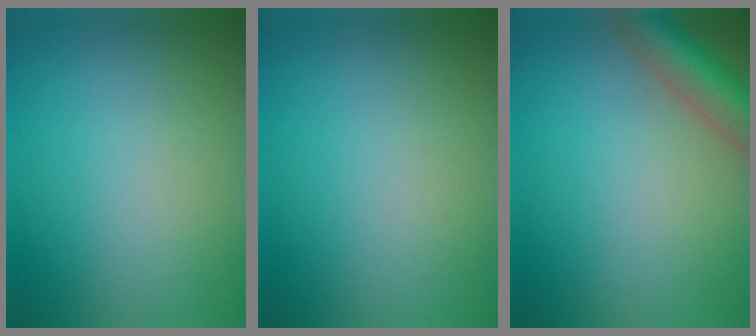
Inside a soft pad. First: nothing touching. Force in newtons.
{"total": 0.0}
{"total": 5.1, "press": 5.1, "slide": 0.3}